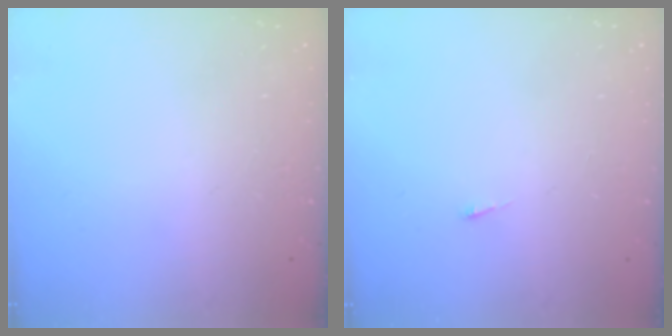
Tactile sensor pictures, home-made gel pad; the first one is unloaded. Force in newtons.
{"total": 2.6, "press": 2.5, "slide": 0.3}